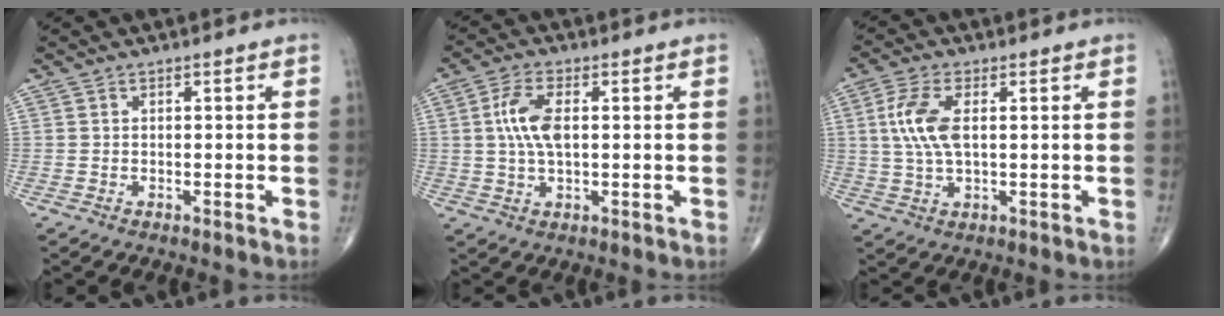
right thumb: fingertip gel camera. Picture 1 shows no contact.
{"total": 6.9, "force": [0.9, 3.1, 6.1], "torque": [-0.134, 0.006, 0.014]}
{"total": 7.8, "force": [1.3, 3.6, 6.9], "torque": [-0.162, 0.004, 0.026]}